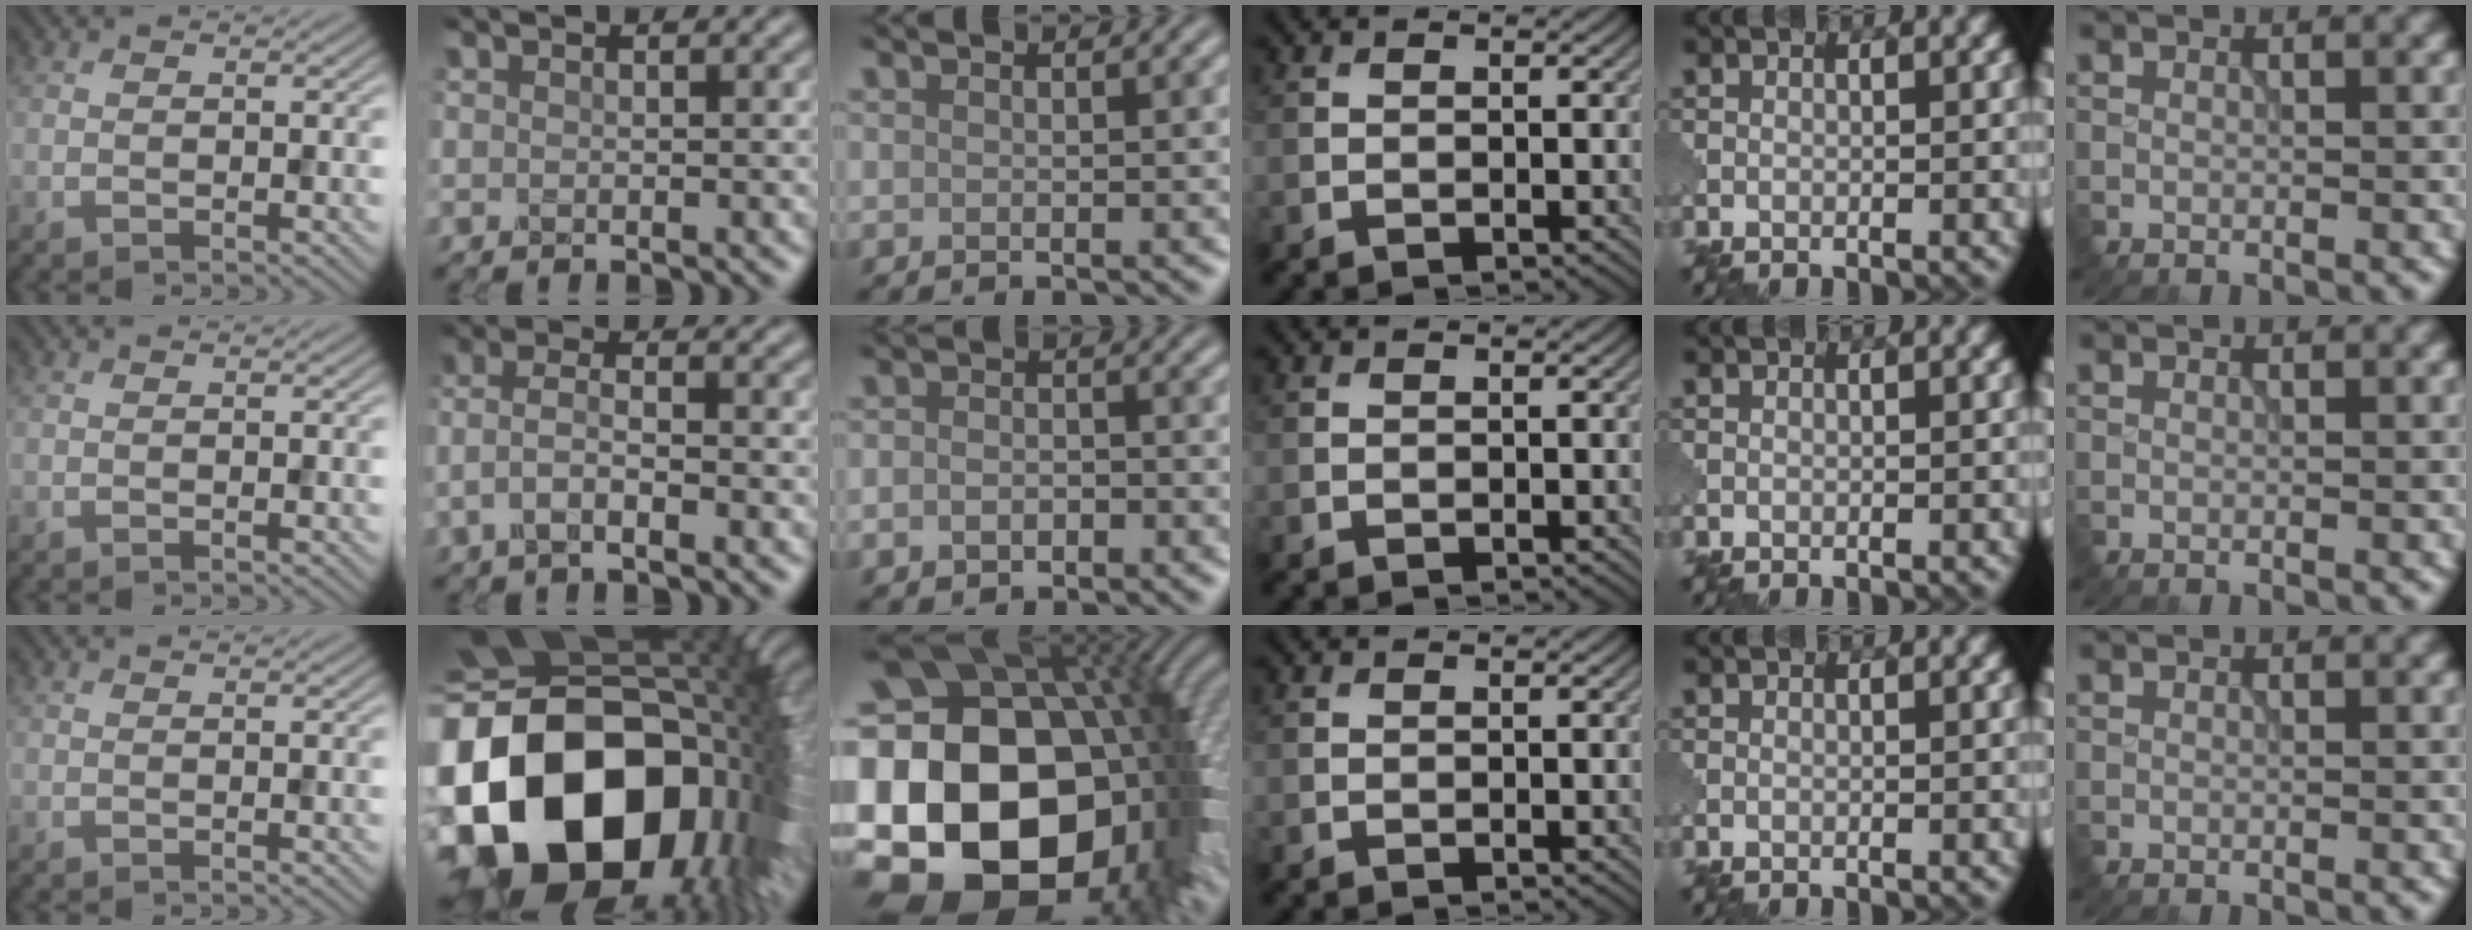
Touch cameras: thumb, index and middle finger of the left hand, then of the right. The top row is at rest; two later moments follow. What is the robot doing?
{"motion": "extract", "object": "pin"}